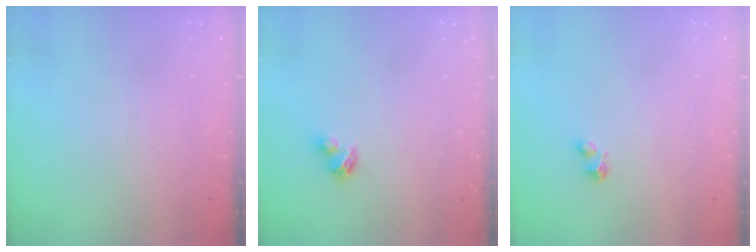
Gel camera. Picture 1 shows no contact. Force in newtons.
{"total": 2.9, "press": 2.8, "slide": 0.5}
{"total": 2.8, "press": 2.8, "slide": 0.4}